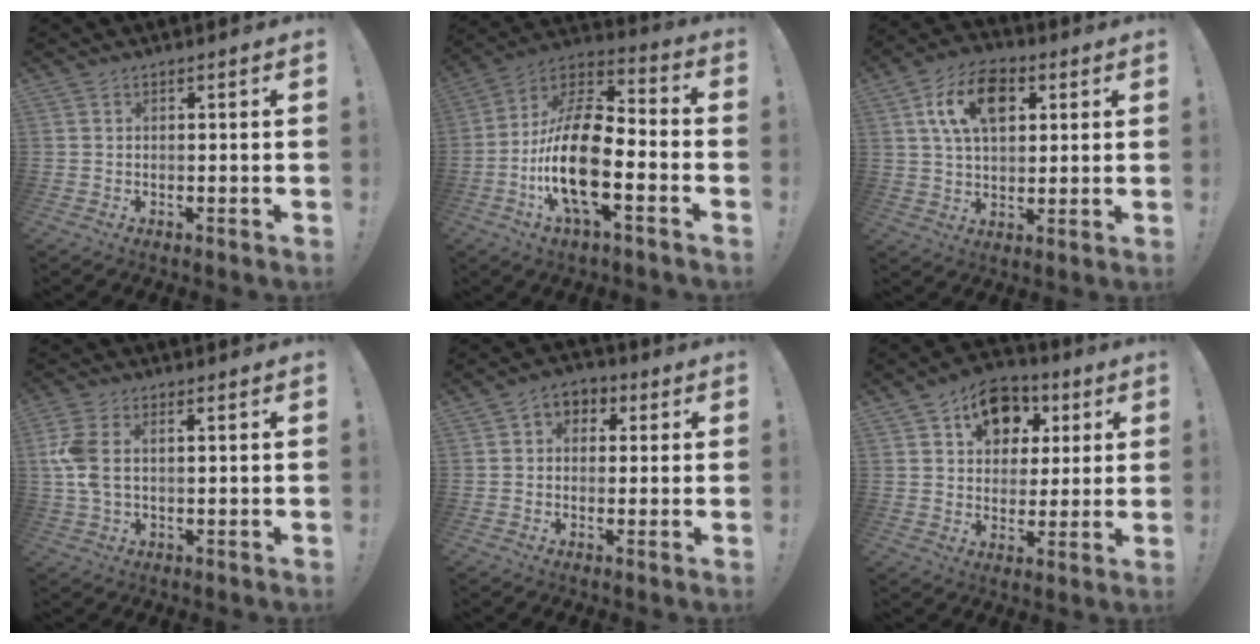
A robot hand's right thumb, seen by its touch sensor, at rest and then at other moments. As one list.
[{"total": 21.4, "force": [-5.9, 8.9, 18.5], "torque": [-0.368, 0.025, -0.097]}, {"total": 14.5, "force": [5.2, 9.4, 9.7], "torque": [-0.147, 0.001, 0.098]}, {"total": 7.2, "force": [1.1, 4.1, 5.8], "torque": [-0.131, -0.001, 0.019]}, {"total": 5.0, "force": [0.4, 4.5, 2.1], "torque": [-0.025, 0.010, 0.010]}, {"total": 13.0, "force": [5.5, 10.4, 5.4], "torque": [-0.063, -0.023, 0.106]}]